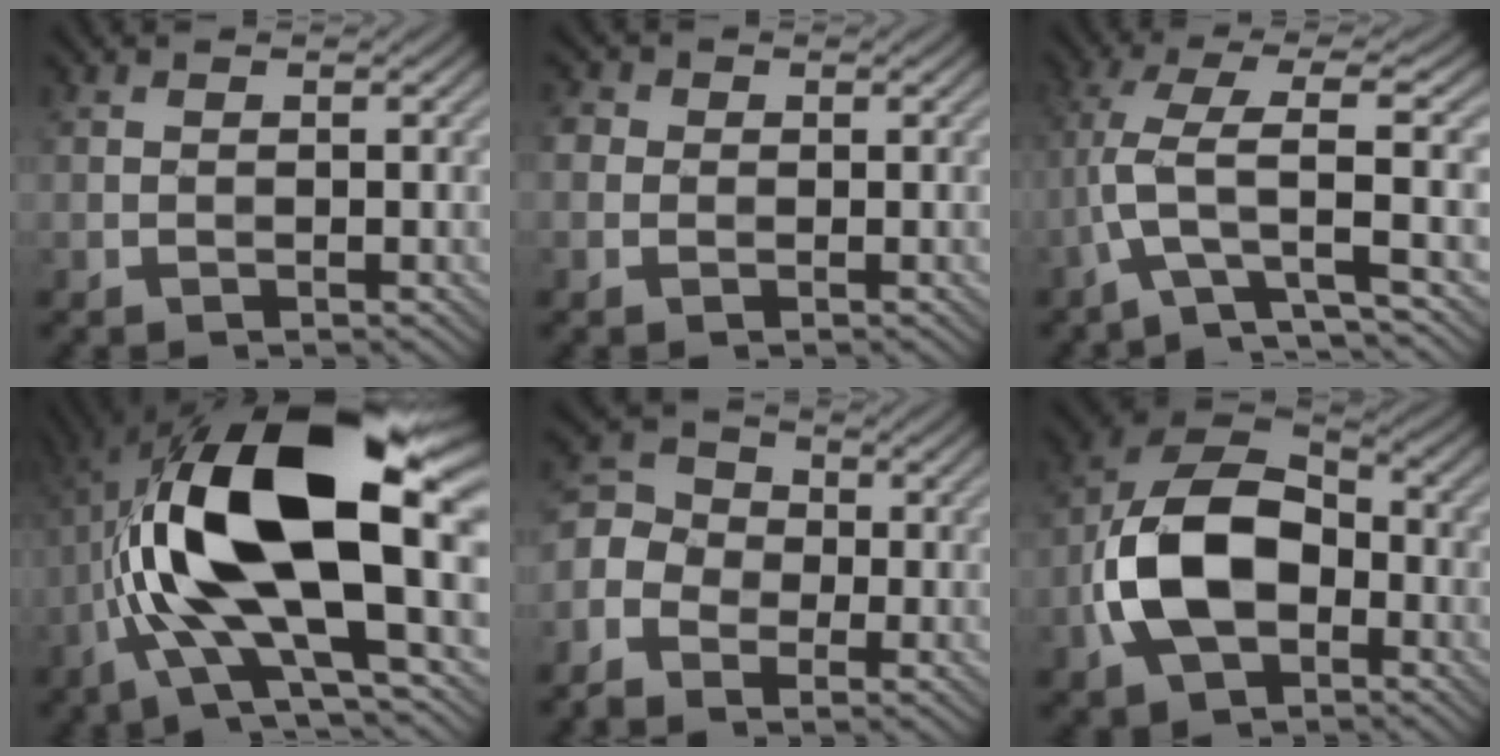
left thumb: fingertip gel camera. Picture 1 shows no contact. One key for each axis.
{"total": 2.4, "fx": 0.5, "fy": 2.2, "fz": 0.9, "tx": -0.029, "ty": 0.007, "tz": -0.001}
{"total": 5.7, "fx": -1.5, "fy": 0.6, "fz": 5.5, "tx": -0.123, "ty": 0.020, "tz": -0.043}
{"total": 18.4, "fx": 0.2, "fy": 6.7, "fz": 17.2, "tx": -0.340, "ty": 0.034, "tz": -0.011}
{"total": 6.1, "fx": -2.5, "fy": 4.9, "fz": 2.8, "tx": -0.080, "ty": -0.001, "tz": -0.059}
{"total": 12.3, "fx": -3.0, "fy": 7.9, "fz": 8.9, "tx": -0.195, "ty": 0.003, "tz": -0.069}